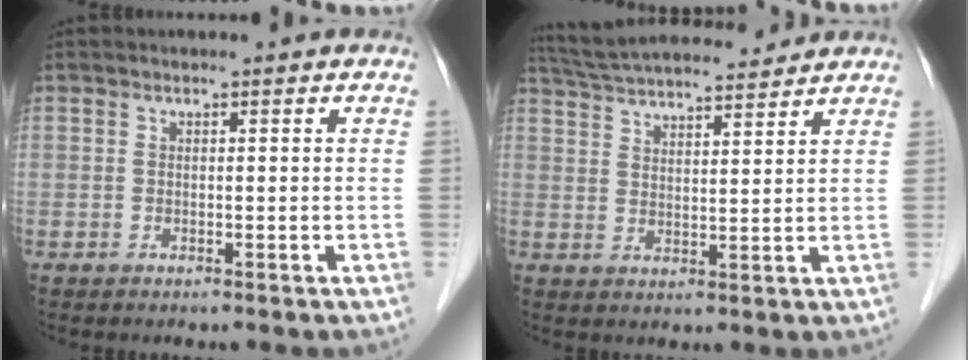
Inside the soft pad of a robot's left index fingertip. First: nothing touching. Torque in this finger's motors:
{"motor_torque": [0.91, -1.11, 0.16, 0.02]}